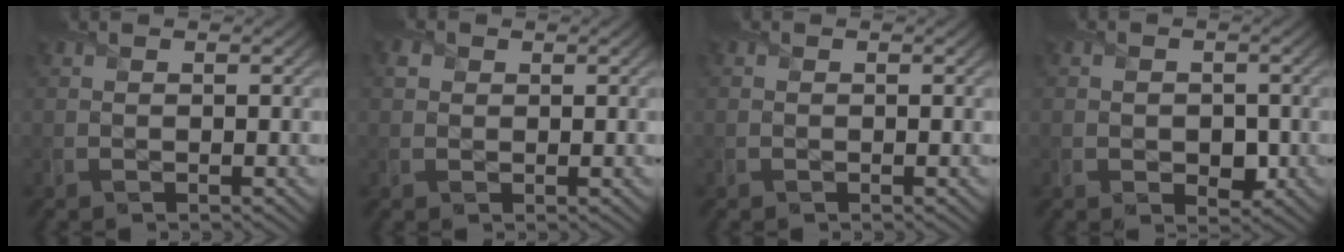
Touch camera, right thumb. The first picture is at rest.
{"total": 1.4, "force": [0.5, 1.3, 0.3], "torque": [-0.005, -0.001, 0.005]}
{"total": 0.0}
{"total": 2.8, "force": [-0.5, 2.3, 1.5], "torque": [-0.024, -0.010, -0.013]}